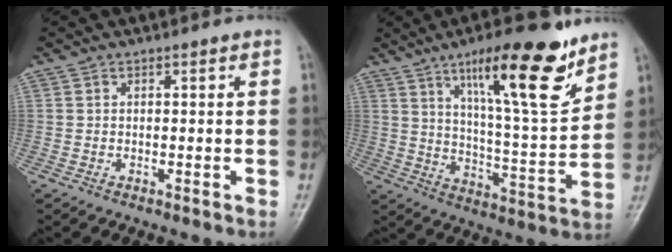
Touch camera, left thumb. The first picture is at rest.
{"total": 18.6, "force": [11.4, 4.1, 14.1], "torque": [-0.193, -0.063, 0.186]}